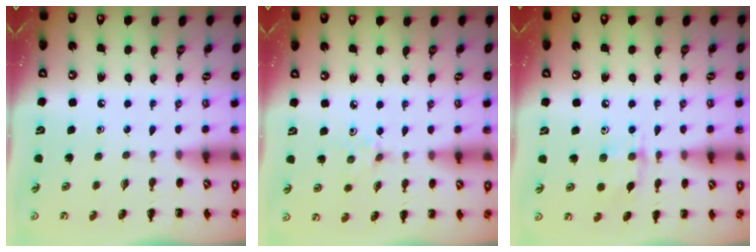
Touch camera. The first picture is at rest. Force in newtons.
{"total": 2.0, "press": 1.9, "slide": 0.7}
{"total": 7.7, "press": 7.7, "slide": 0.6}